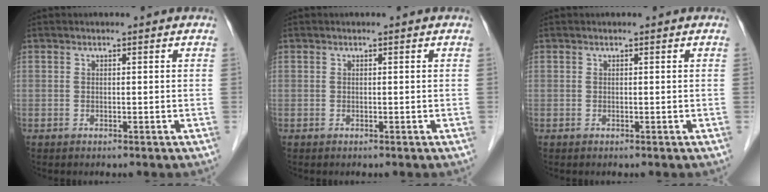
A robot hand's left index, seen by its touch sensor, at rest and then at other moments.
{"total": 0.0}
{"total": 0.0}